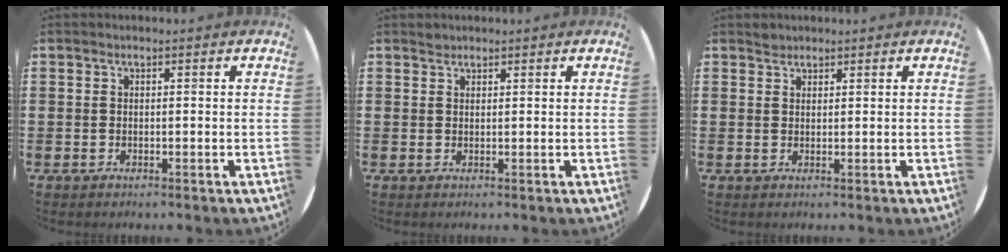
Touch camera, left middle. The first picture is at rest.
{"total": 0.7, "force": [0.7, 0.2, -0.1], "torque": [0.001, 0.003, 0.014]}
{"total": 1.1, "force": [1.0, 0.4, -0.1], "torque": [0.008, -0.002, 0.018]}